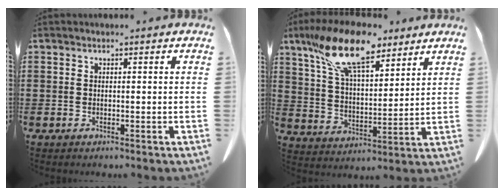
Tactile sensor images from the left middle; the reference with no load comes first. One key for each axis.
{"total": 14.6, "fx": 10.0, "fy": 5.3, "fz": 9.3, "tx": -0.204, "ty": -0.020, "tz": 0.180}